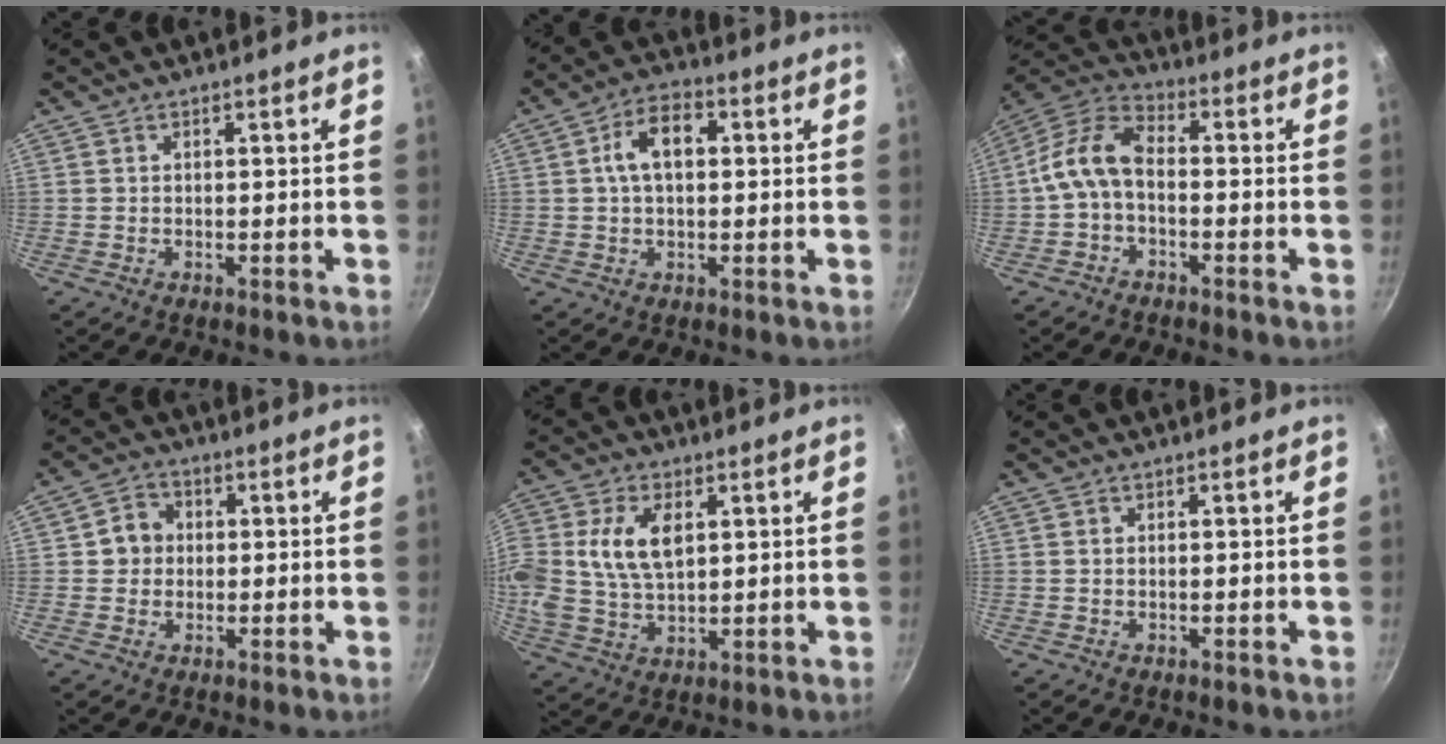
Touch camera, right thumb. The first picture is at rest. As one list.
[{"total": 8.2, "force": [1.4, 4.8, 6.5], "torque": [-0.107, 0.019, 0.019]}, {"total": 10.1, "force": [-1.0, 6.2, 7.9], "torque": [-0.154, 0.033, -0.034]}, {"total": 5.1, "force": [0.3, 4.7, 2.0], "torque": [-0.012, 0.011, -0.003]}, {"total": 12.5, "force": [2.8, 7.5, 9.6], "torque": [-0.193, 0.003, 0.058]}, {"total": 0.0}]